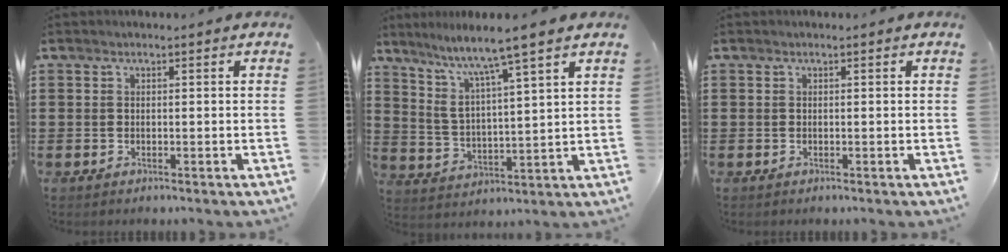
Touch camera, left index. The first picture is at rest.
{"total": 6.4, "force": [5.2, -0.6, 3.8], "torque": [-0.096, -0.040, 0.079]}
{"total": 0.0}